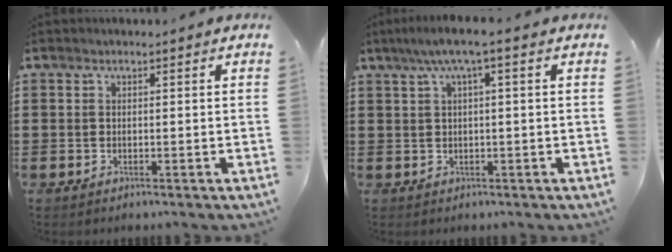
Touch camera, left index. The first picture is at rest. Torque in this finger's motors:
{"motor_torque": [0.14, 0.10, 0.03, -0.03]}